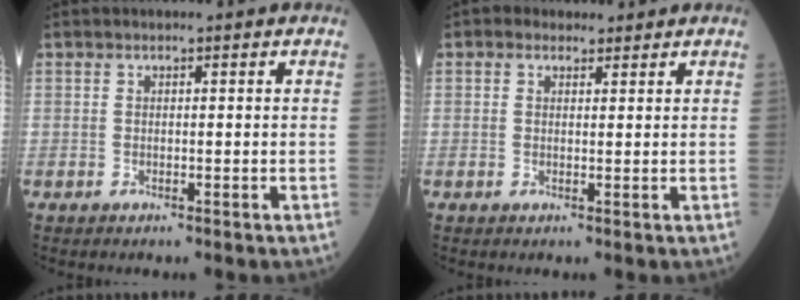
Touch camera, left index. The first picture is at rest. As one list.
[{"total": 2.3, "force": [1.7, 1.5, 0.5], "torque": [-0.010, 0.016, 0.025]}]